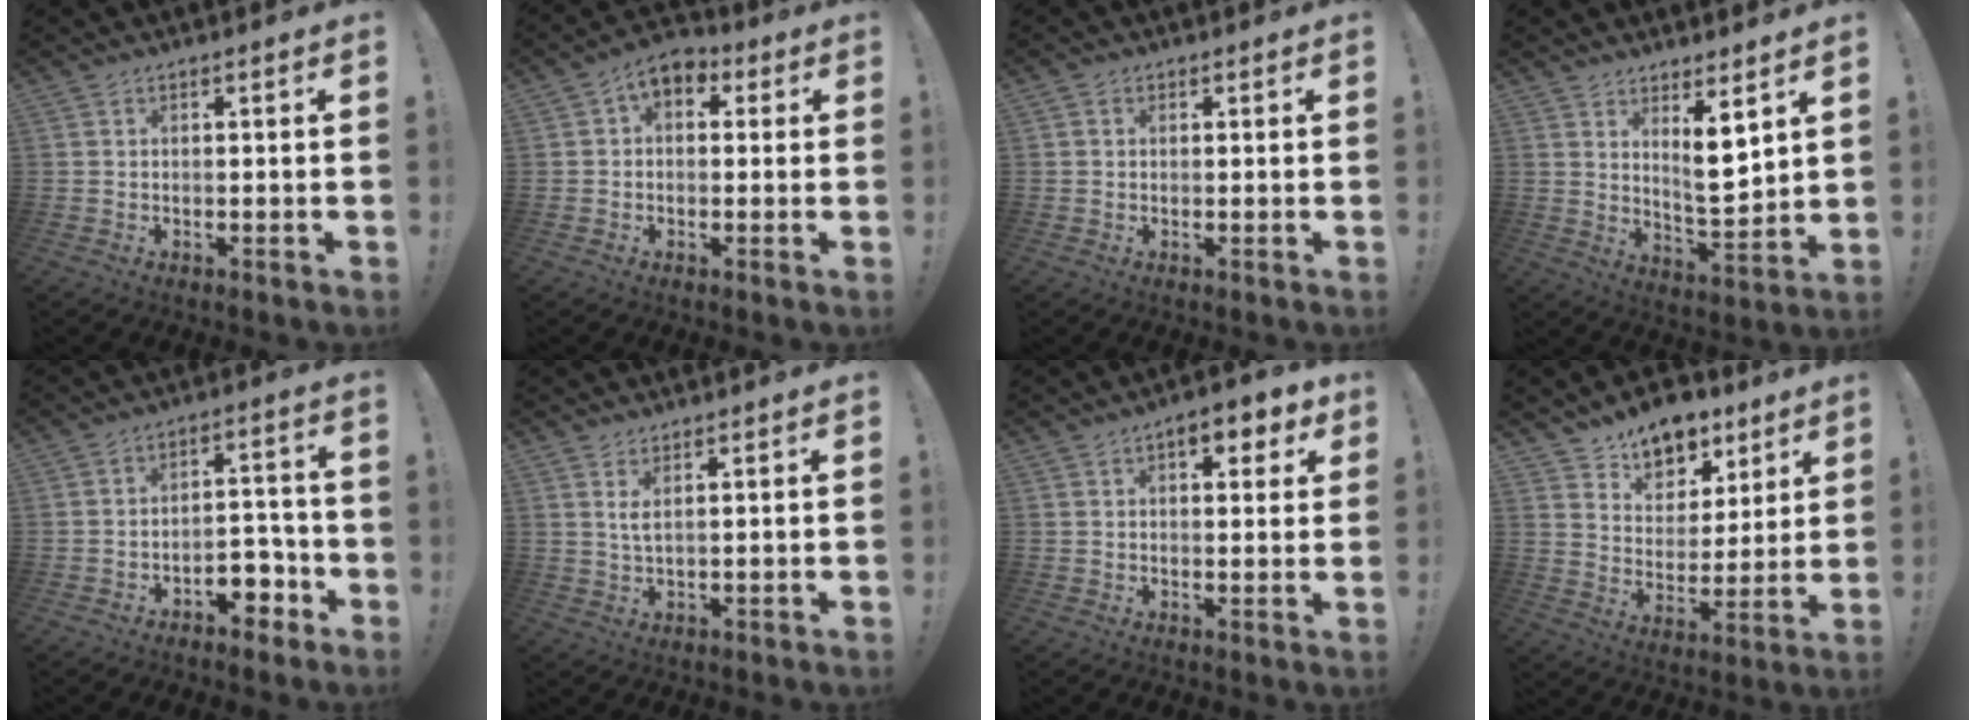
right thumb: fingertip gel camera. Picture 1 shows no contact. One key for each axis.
{"total": 6.2, "fx": 1.6, "fy": 4.5, "fz": 4.0, "tx": -0.064, "ty": 0.004, "tz": 0.035}
{"total": 1.1, "fx": 0.3, "fy": 1.0, "fz": 0.3, "tx": 0.000, "ty": 0.001, "tz": 0.004}
{"total": 9.3, "fx": 4.6, "fy": 3.0, "fz": 7.5, "tx": -0.102, "ty": -0.041, "tz": 0.084}
{"total": 7.9, "fx": -4.7, "fy": 4.8, "fz": 4.2, "tx": -0.043, "ty": 0.035, "tz": -0.080}
{"total": 2.7, "fx": 1.6, "fy": 0.1, "fz": 2.2, "tx": -0.044, "ty": -0.008, "tz": 0.026}
{"total": 6.7, "fx": 3.4, "fy": 3.1, "fz": 4.8, "tx": -0.054, "ty": -0.009, "tz": 0.054}
{"total": 12.3, "fx": 9.4, "fy": 7.0, "fz": 3.5, "tx": -0.042, "ty": -0.070, "tz": 0.175}